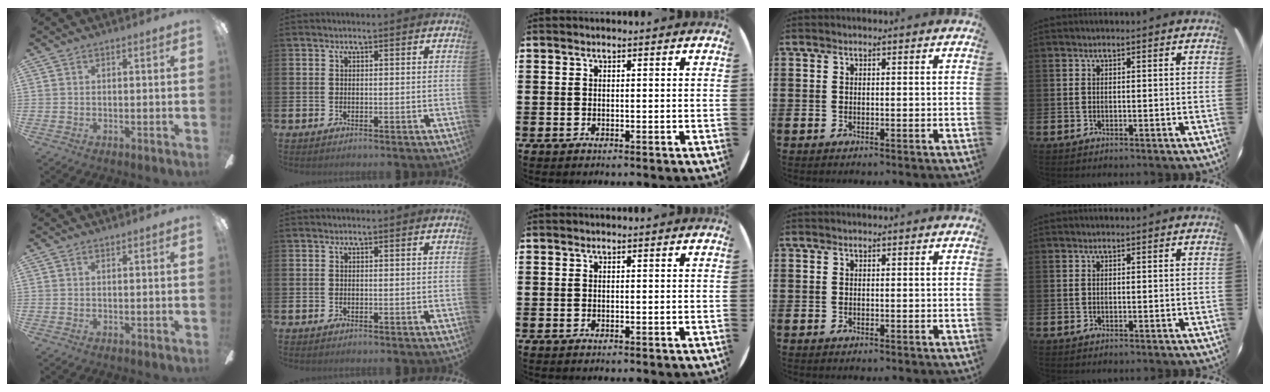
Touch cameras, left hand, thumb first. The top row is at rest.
{}